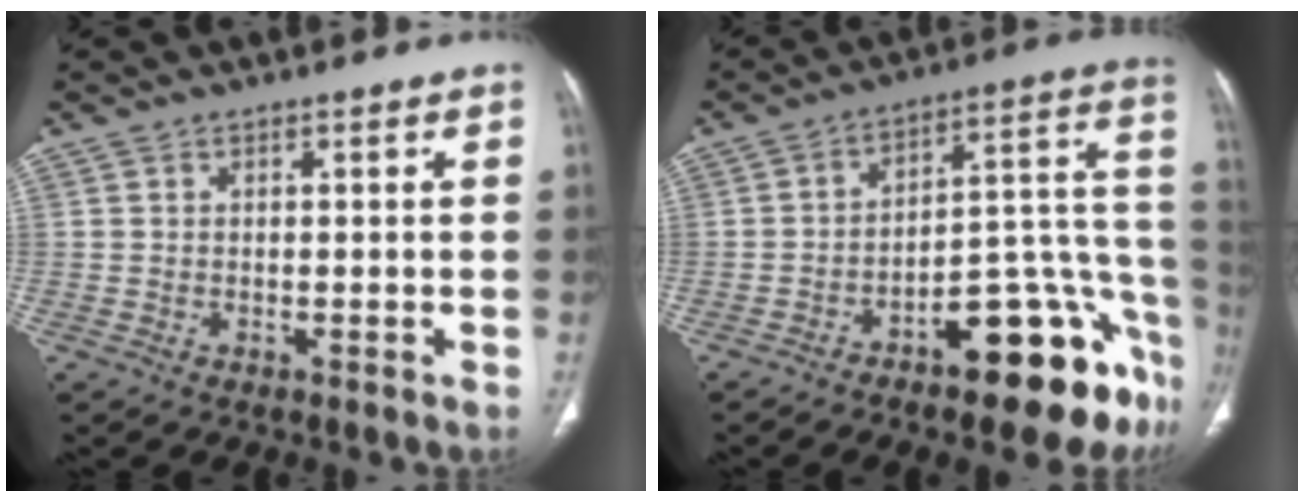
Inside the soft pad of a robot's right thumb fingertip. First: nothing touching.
{"total": 20.4, "force": [-10.8, 7.3, 15.7], "torque": [-0.120, 0.098, -0.148]}